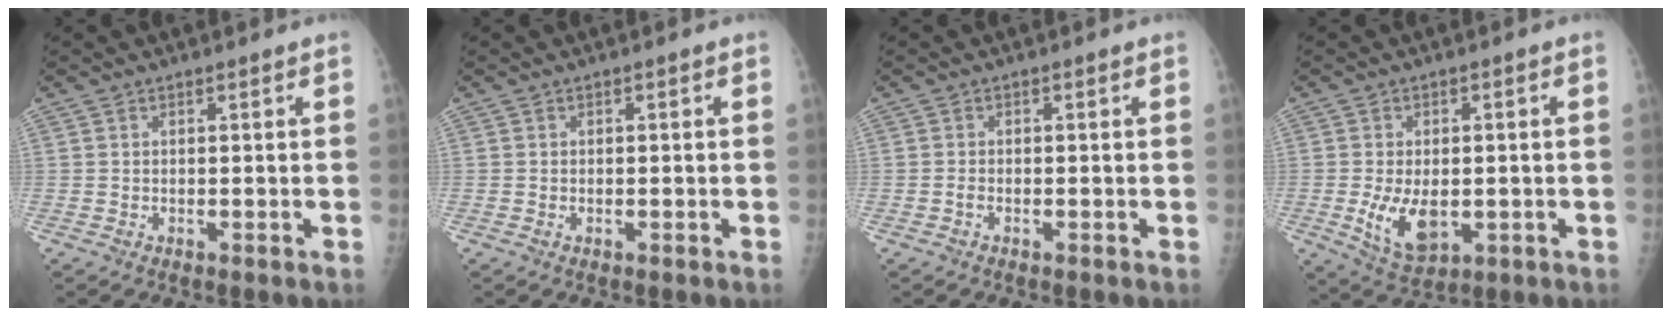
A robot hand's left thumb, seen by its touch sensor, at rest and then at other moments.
{"total": 0.0}
{"total": 0.7, "force": [-0.6, 0.2, 0.2], "torque": [-0.006, 0.001, -0.012]}
{"total": 8.4, "force": [-1.6, 4.9, 6.6], "torque": [-0.107, -0.009, -0.014]}